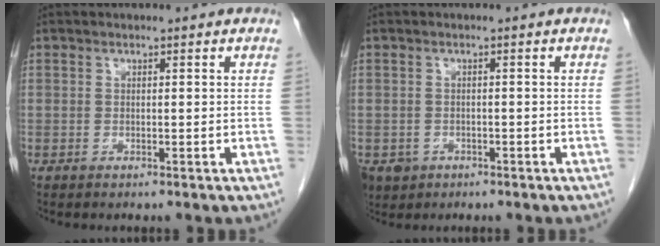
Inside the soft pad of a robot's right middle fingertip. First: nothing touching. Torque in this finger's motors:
{"motor_torque": [0.10, -0.04, 0.00, 0.00]}